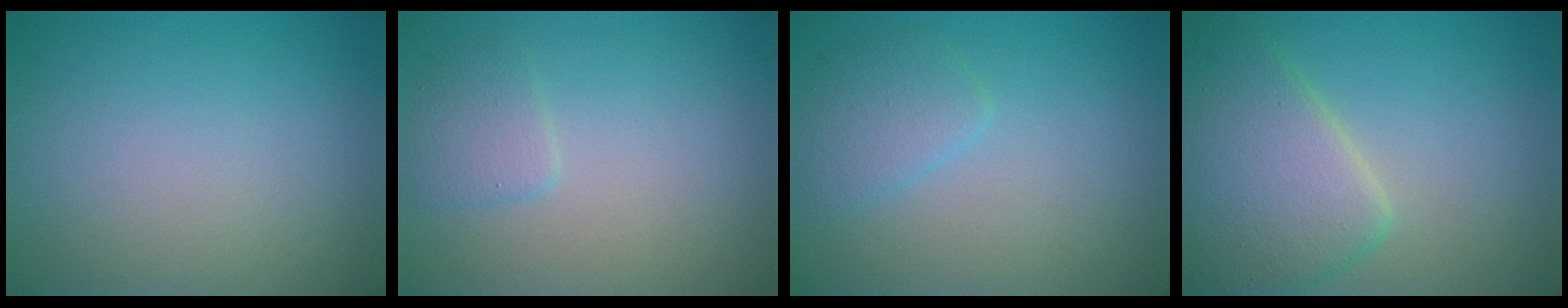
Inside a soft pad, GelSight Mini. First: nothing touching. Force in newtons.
{"total": 1.6, "press": 1.6, "slide": 0.0}
{"total": 2.2, "press": 2.2, "slide": 0.1}
{"total": 7.6, "press": 7.6, "slide": 0.3}